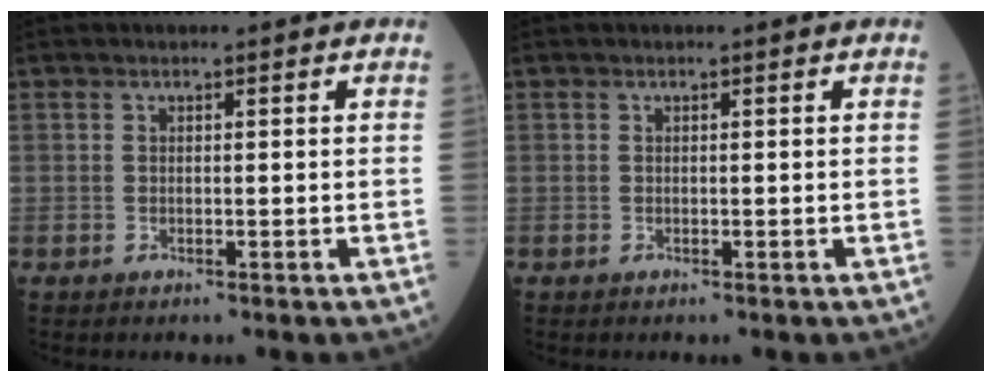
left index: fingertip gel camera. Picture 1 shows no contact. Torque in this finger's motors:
{"motor_torque": [-0.02, 0.01, 0.00, 0.00]}